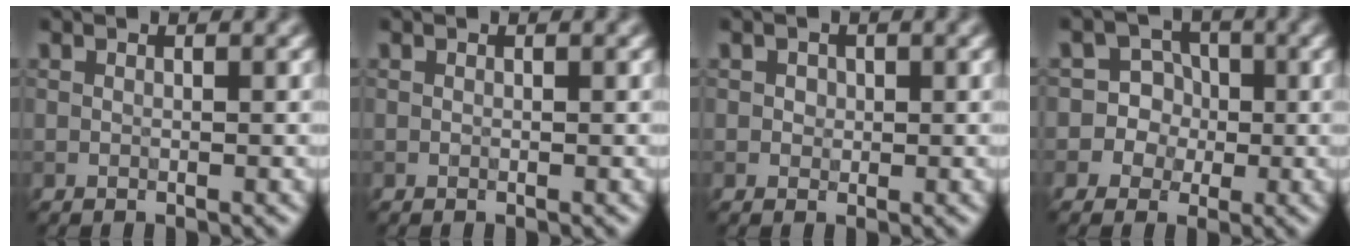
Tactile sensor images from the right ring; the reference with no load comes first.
{"total": 0.0}
{"total": 0.9, "force": [0.2, 0.8, 0.3], "torque": [-0.002, 0.000, 0.006]}
{"total": 5.8, "force": [-0.3, 5.7, 0.9], "torque": [-0.003, 0.030, -0.020]}